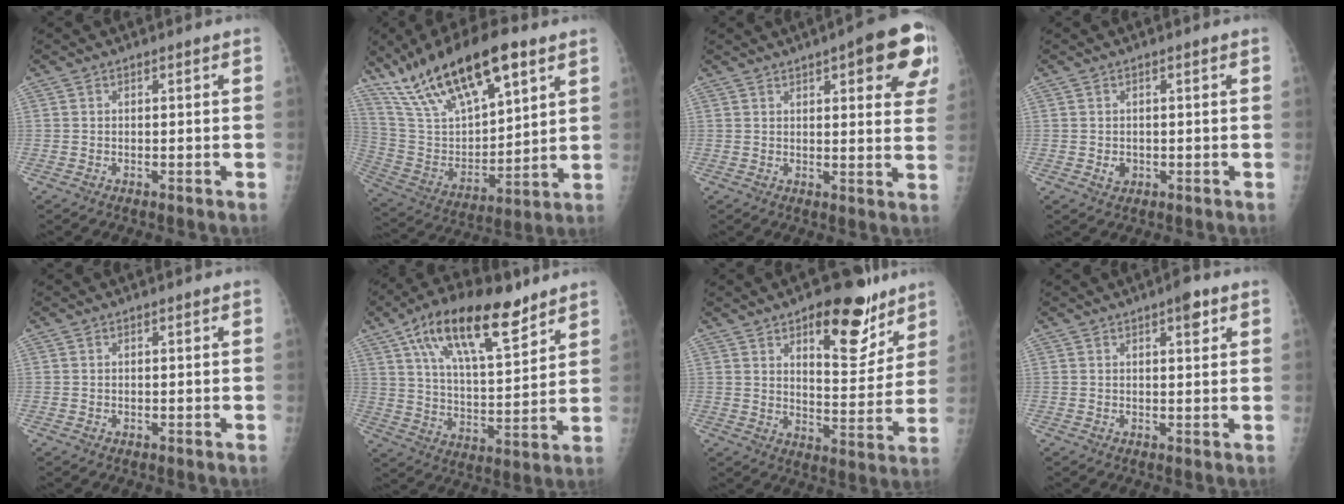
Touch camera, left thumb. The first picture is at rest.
{"total": 23.7, "force": [15.1, 8.9, 16.0], "torque": [-0.262, -0.042, 0.283]}
{"total": 13.7, "force": [6.4, 4.1, 11.4], "torque": [-0.102, -0.019, 0.071]}
{"total": 1.9, "force": [-0.3, 1.5, 1.0], "torque": [-0.008, 0.001, 0.002]}
{"total": 0.0}
{"total": 19.7, "force": [11.4, 7.6, 14.1], "torque": [-0.217, -0.035, 0.200]}
{"total": 19.0, "force": [11.5, 8.0, 12.8], "torque": [-0.120, -0.075, 0.171]}
{"total": 3.4, "force": [1.9, 1.1, 2.6], "torque": [-0.029, -0.006, 0.023]}